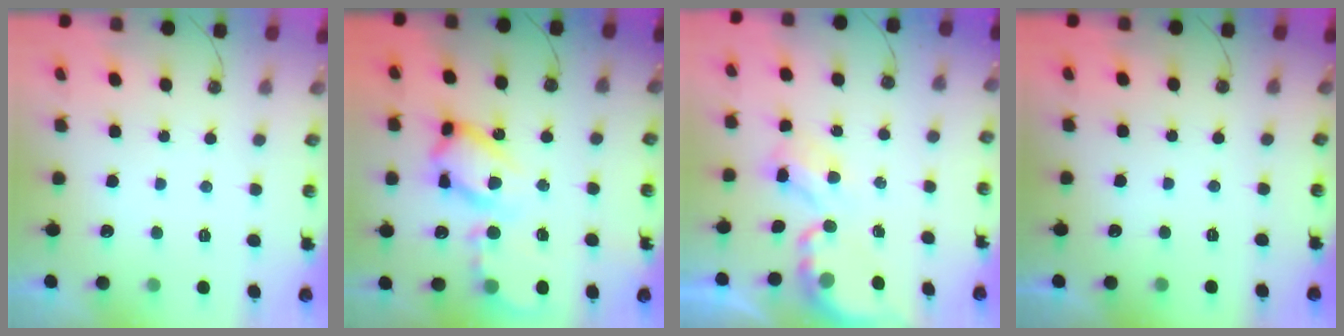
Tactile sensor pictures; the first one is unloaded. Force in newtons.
{"total": 14.4, "press": 14.4, "slide": 0.4}
{"total": 3.9, "press": 3.9, "slide": 0.2}
{"total": 0.0}